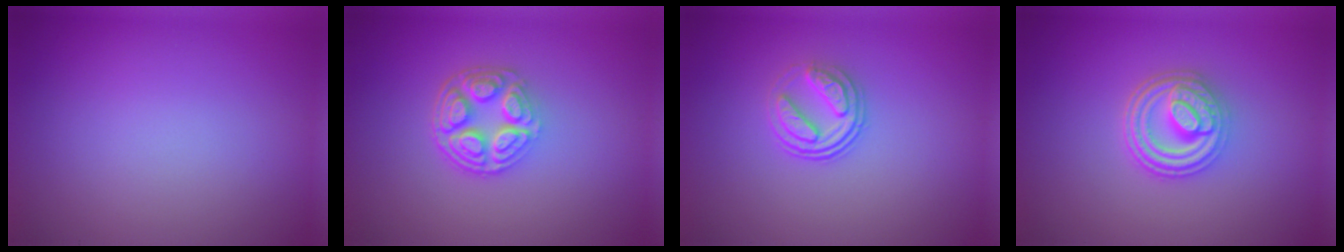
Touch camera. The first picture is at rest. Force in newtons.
{"total": 4.9, "press": 3.6, "slide": 3.3}
{"total": 2.5, "press": 1.9, "slide": 1.6}
{"total": 4.7, "press": 3.7, "slide": 2.9}